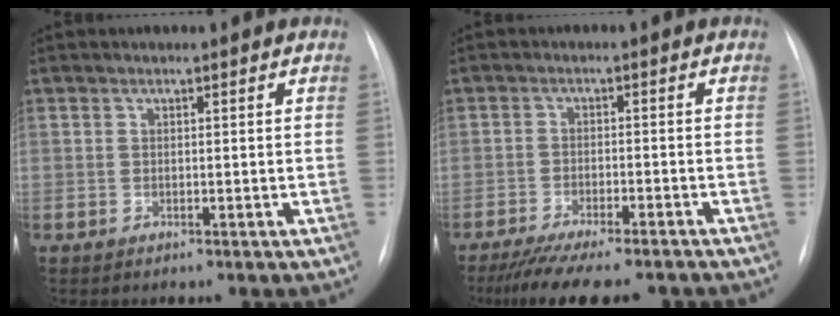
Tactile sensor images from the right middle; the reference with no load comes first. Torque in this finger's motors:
{"motor_torque": [1.08, -1.06, 0.20, 0.08]}